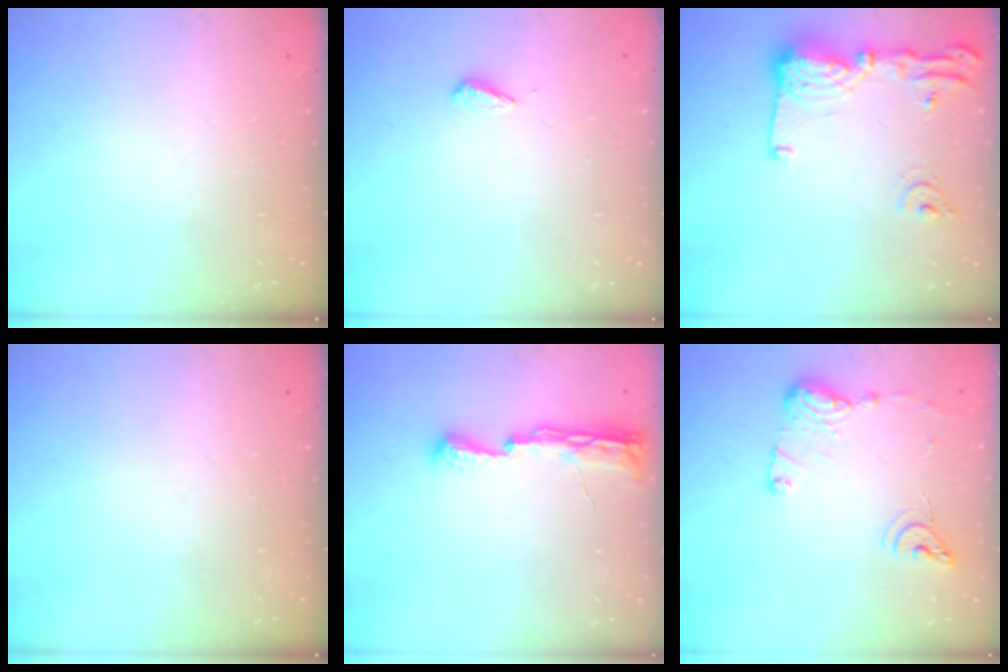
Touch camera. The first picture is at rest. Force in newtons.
{"total": 2.9, "press": 2.9, "slide": 0.4}
{"total": 15.0, "press": 14.9, "slide": 1.6}
{"total": 0.0}
{"total": 8.0, "press": 8.0, "slide": 0.8}
{"total": 12.2, "press": 12.2, "slide": 1.0}